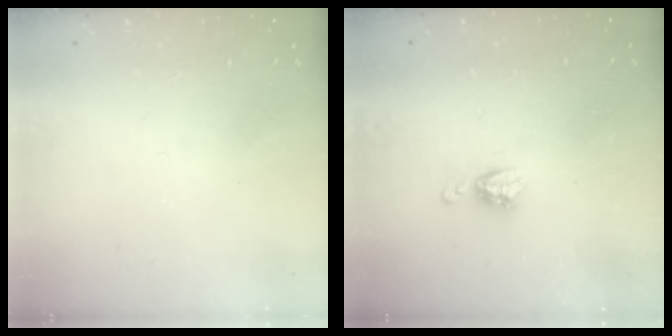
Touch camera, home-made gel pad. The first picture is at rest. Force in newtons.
{"total": 6.1, "press": 6.1, "slide": 0.5}